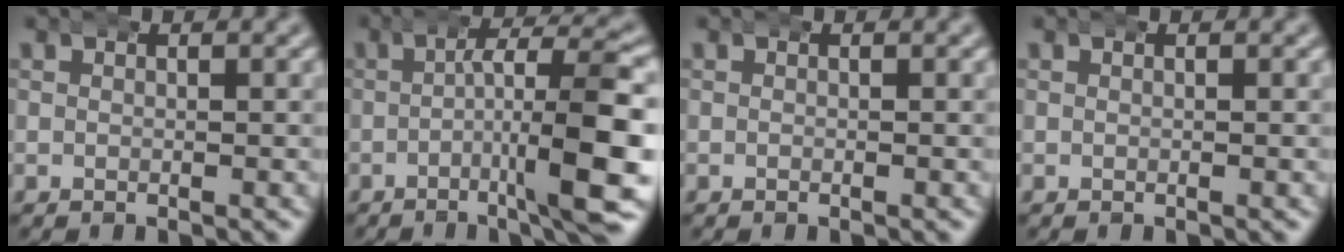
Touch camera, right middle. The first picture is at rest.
{"total": 7.8, "force": [-1.8, 1.4, 7.5], "torque": [-0.109, 0.001, -0.029]}
{"total": 0.0}
{"total": 0.0}